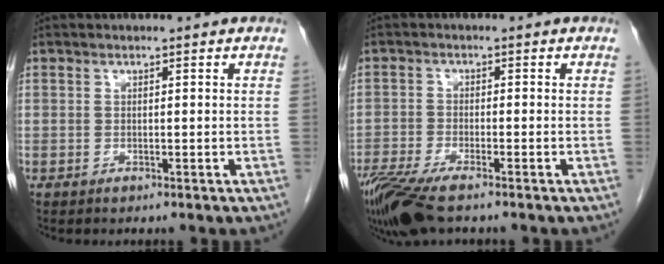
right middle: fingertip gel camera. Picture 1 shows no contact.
{"total": 8.7, "force": [-6.4, 1.5, 5.7], "torque": [-0.108, -0.020, -0.118]}